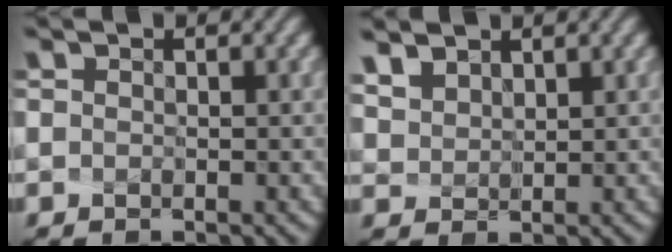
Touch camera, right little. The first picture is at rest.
{"total": 4.5, "force": [3.3, 2.6, 1.5], "torque": [-0.075, 0.018, 0.072]}